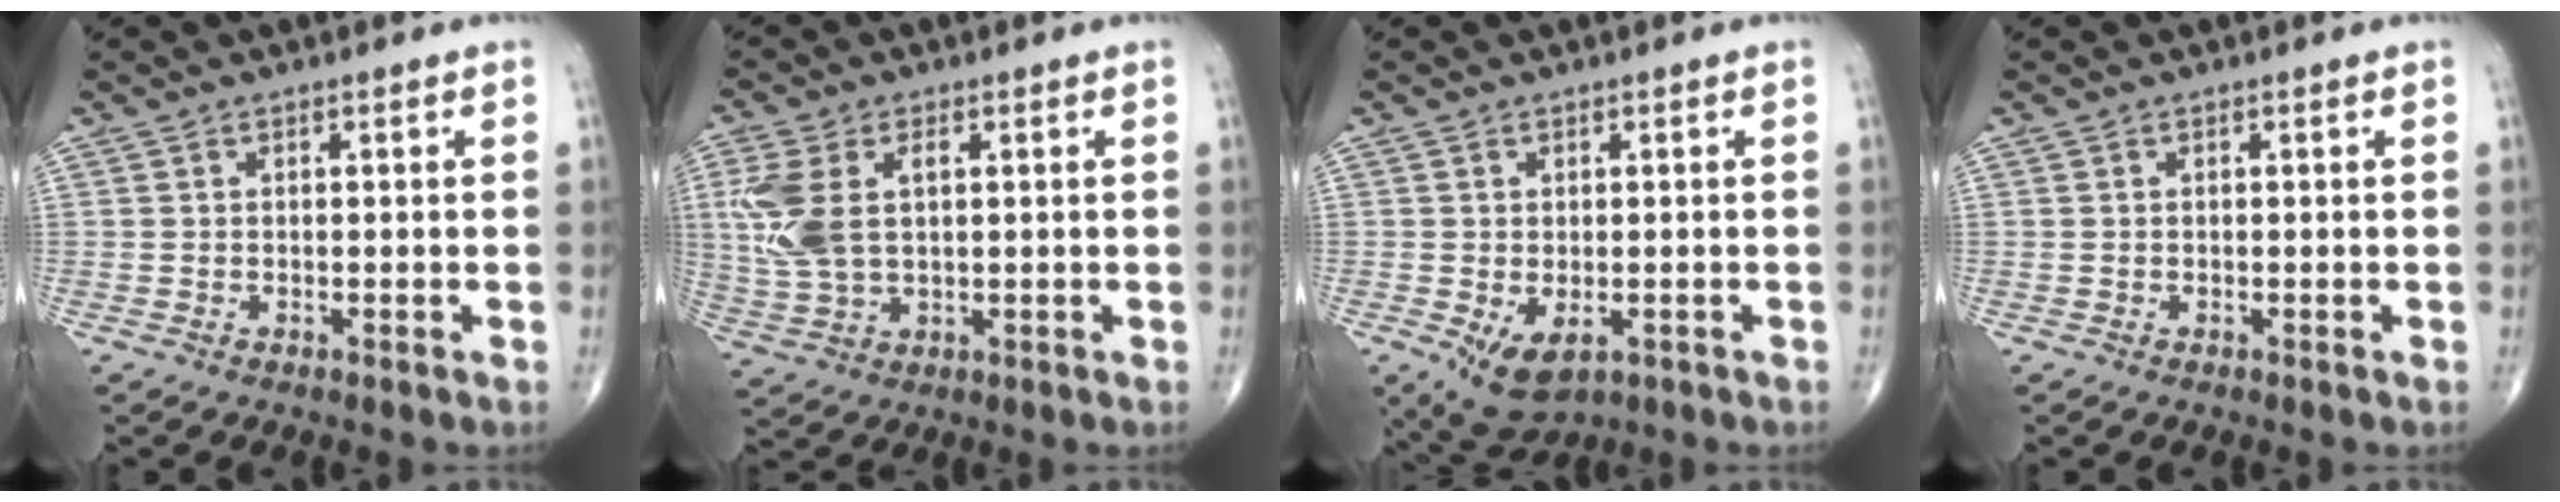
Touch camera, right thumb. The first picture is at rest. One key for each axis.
{"total": 10.0, "fx": 1.8, "fy": 5.9, "fz": 7.9, "tx": -0.183, "ty": 0.004, "tz": 0.041}
{"total": 6.5, "fx": -2.0, "fy": 3.8, "fz": 4.8, "tx": -0.076, "ty": -0.009, "tz": -0.019}
{"total": 0.0}